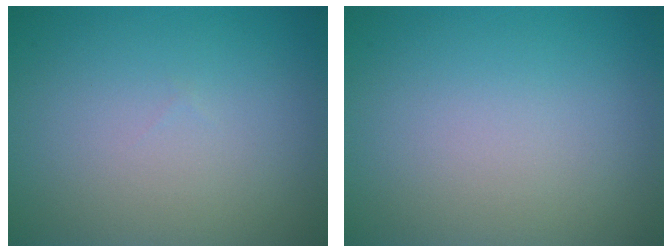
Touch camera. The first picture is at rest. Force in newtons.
{"total": 0.0}